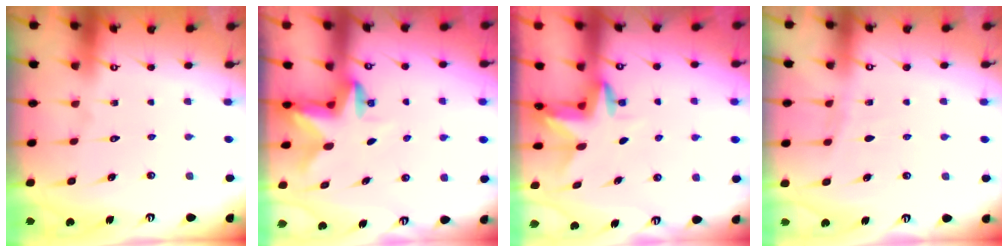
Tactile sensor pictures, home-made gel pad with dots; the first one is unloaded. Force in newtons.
{"total": 2.7, "press": 2.6, "slide": 0.5}
{"total": 3.1, "press": 3.1, "slide": 0.3}
{"total": 3.1, "press": 3.1, "slide": 0.4}